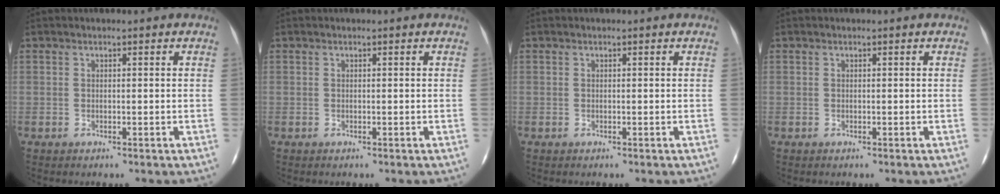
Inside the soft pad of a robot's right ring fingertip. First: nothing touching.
{"total": 0.0}
{"total": 0.0}
{"total": 0.0}